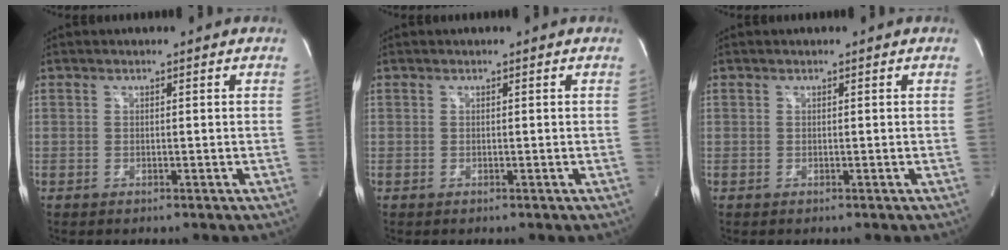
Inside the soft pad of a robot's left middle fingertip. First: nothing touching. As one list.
[{"total": 0.0}, {"total": 0.0}]